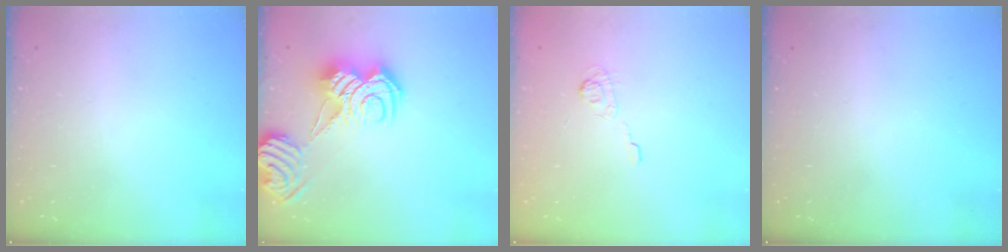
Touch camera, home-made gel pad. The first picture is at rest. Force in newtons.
{"total": 10.5, "press": 10.4, "slide": 0.9}
{"total": 3.3, "press": 2.9, "slide": 1.6}
{"total": 0.0}